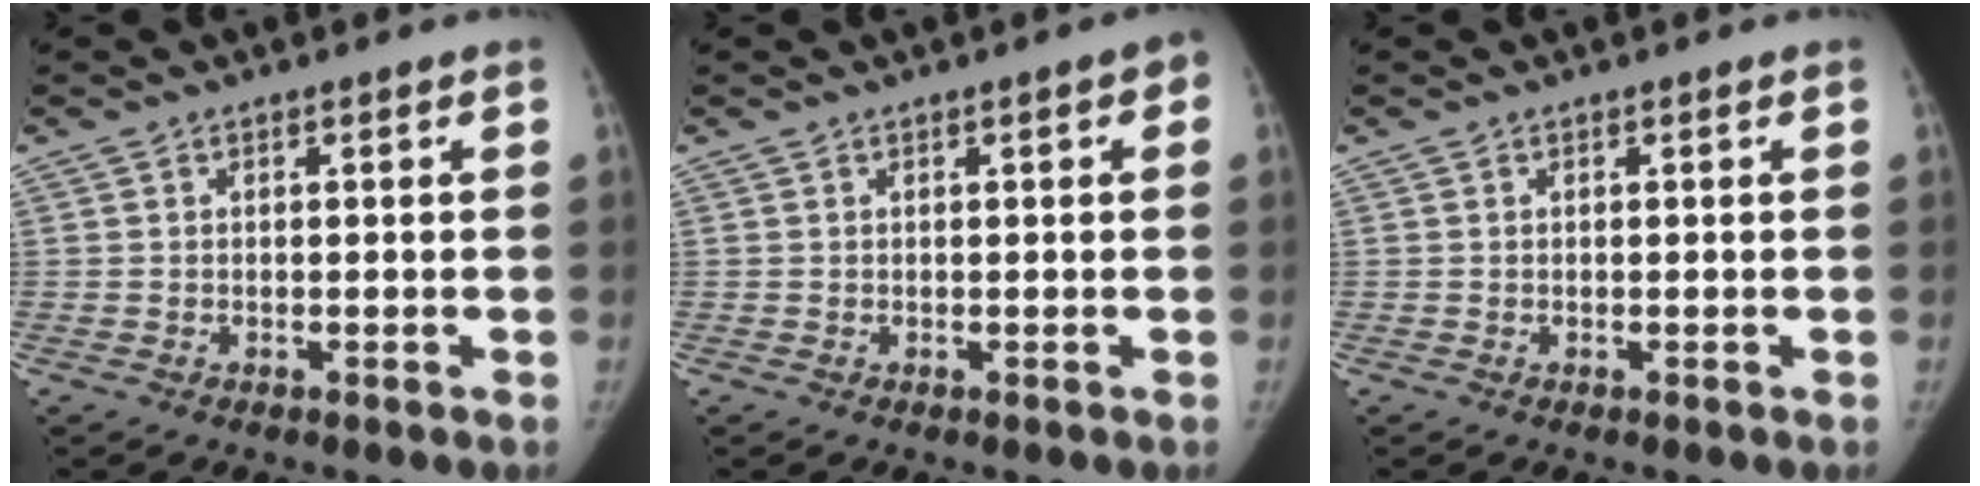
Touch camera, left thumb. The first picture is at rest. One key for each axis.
{"total": 2.2, "fx": 0.6, "fy": 0.7, "fz": 2.0, "tx": -0.019, "ty": 0.003, "tz": 0.004}
{"total": 0.0}